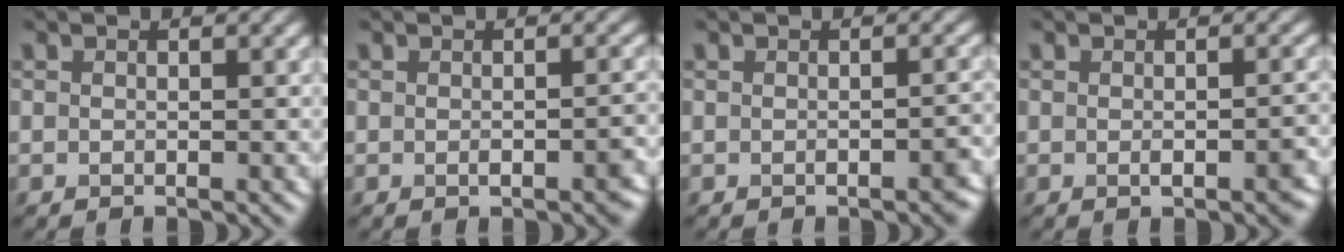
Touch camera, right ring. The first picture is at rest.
{"total": 2.5, "force": [-0.9, 0.8, 2.3], "torque": [-0.028, 0.001, -0.009]}
{"total": 1.9, "force": [-0.9, 0.5, 1.6], "torque": [-0.016, 0.005, -0.010]}
{"total": 2.8, "force": [-0.8, 0.9, 2.5], "torque": [-0.031, 0.000, -0.007]}